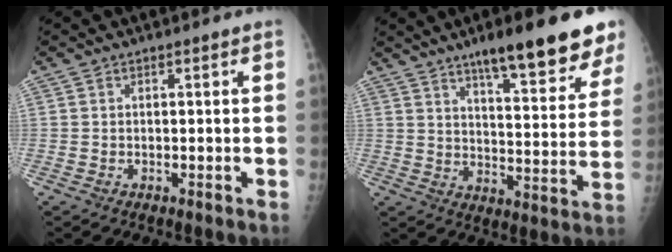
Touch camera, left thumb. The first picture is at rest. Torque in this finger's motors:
{"motor_torque": [0.50, 0.56, 0.31, -0.67, 0.09]}